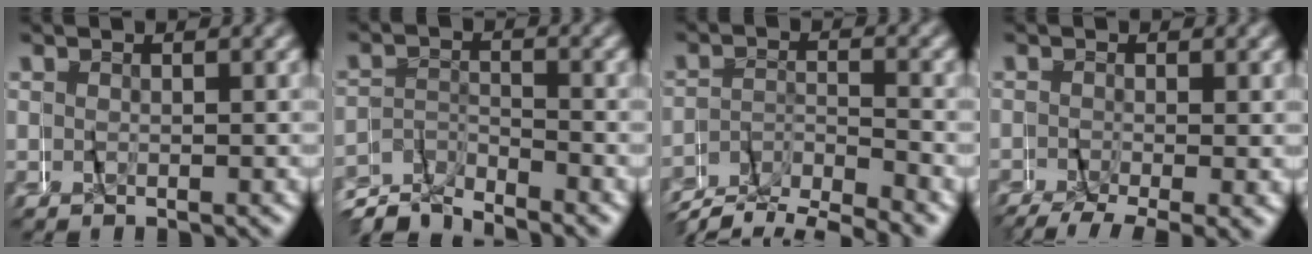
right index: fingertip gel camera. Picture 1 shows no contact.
{"total": 4.4, "force": [-4.4, 0.1, 0.3], "torque": [0.000, 0.006, -0.087]}
{"total": 5.5, "force": [-5.1, 1.3, 1.8], "torque": [-0.028, -0.003, -0.093]}
{"total": 4.8, "force": [-3.6, 1.6, 2.7], "torque": [-0.036, -0.017, -0.051]}